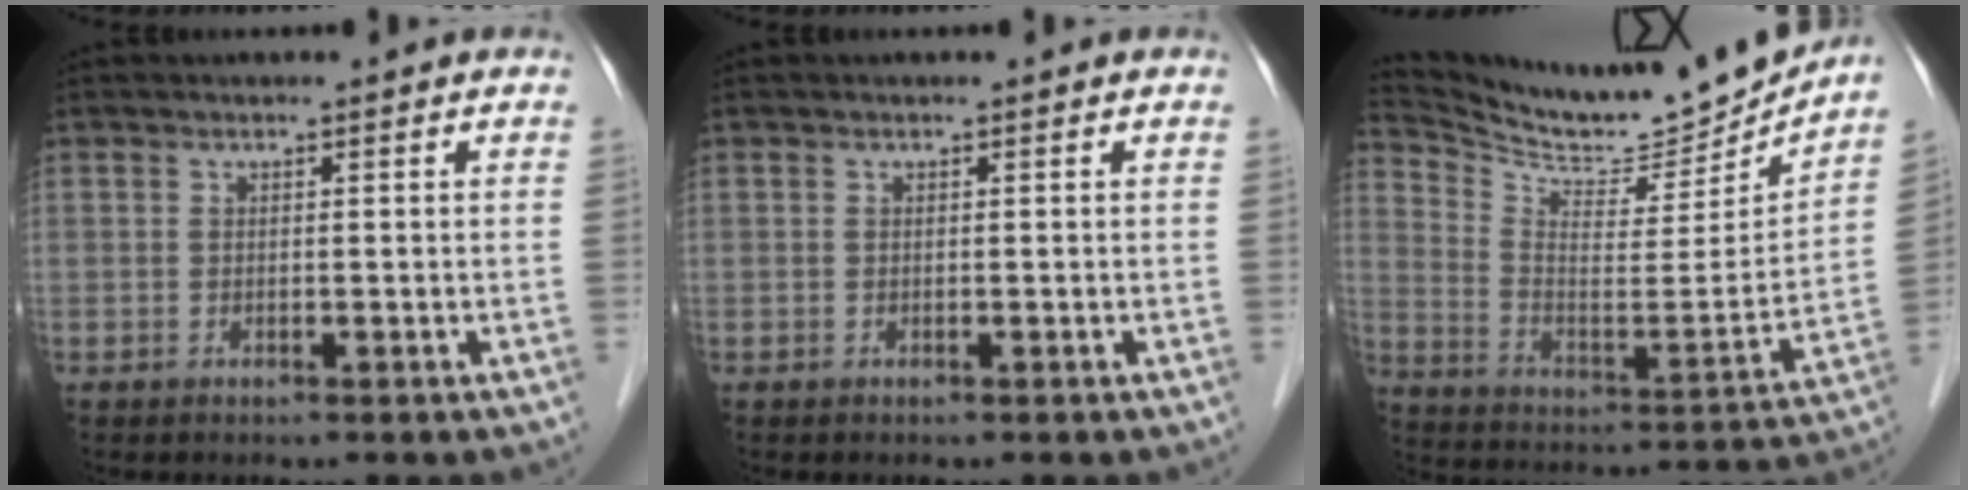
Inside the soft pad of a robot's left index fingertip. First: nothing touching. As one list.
[{"total": 0.0}, {"total": 16.2, "force": [16.0, 1.2, 2.6], "torque": [-0.072, -0.050, 0.257]}]